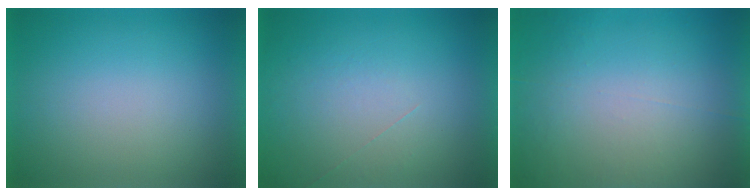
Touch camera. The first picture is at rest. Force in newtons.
{"total": 1.2}
{"total": 7.3}